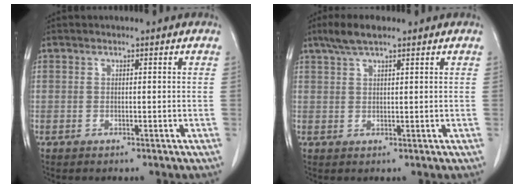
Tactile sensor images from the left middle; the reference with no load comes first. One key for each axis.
{"total": 4.3, "fx": 3.2, "fy": 0.8, "fz": 2.9, "tx": -0.064, "ty": 0.013, "tz": 0.062}